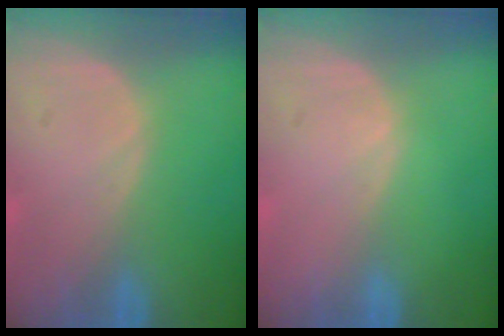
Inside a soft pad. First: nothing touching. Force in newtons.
{"total": 0.0}